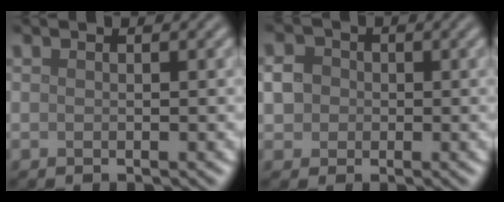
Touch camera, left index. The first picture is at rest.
{"total": 2.8, "force": [0.2, 2.6, 1.2], "torque": [-0.014, 0.010, -0.004]}